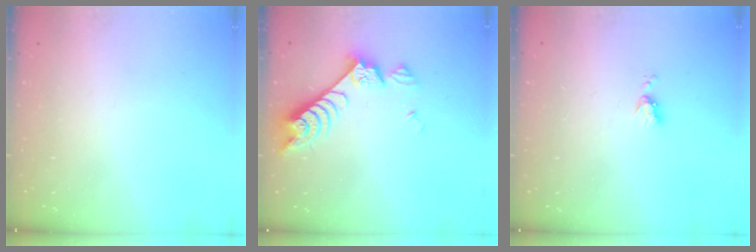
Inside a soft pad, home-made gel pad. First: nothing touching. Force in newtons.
{"total": 8.3, "press": 8.2, "slide": 1.3}
{"total": 4.3, "press": 4.3, "slide": 0.5}